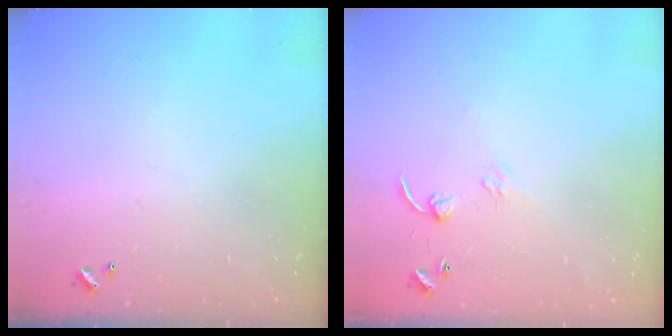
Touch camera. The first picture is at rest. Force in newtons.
{"total": 5.2, "press": 5.1, "slide": 0.6}